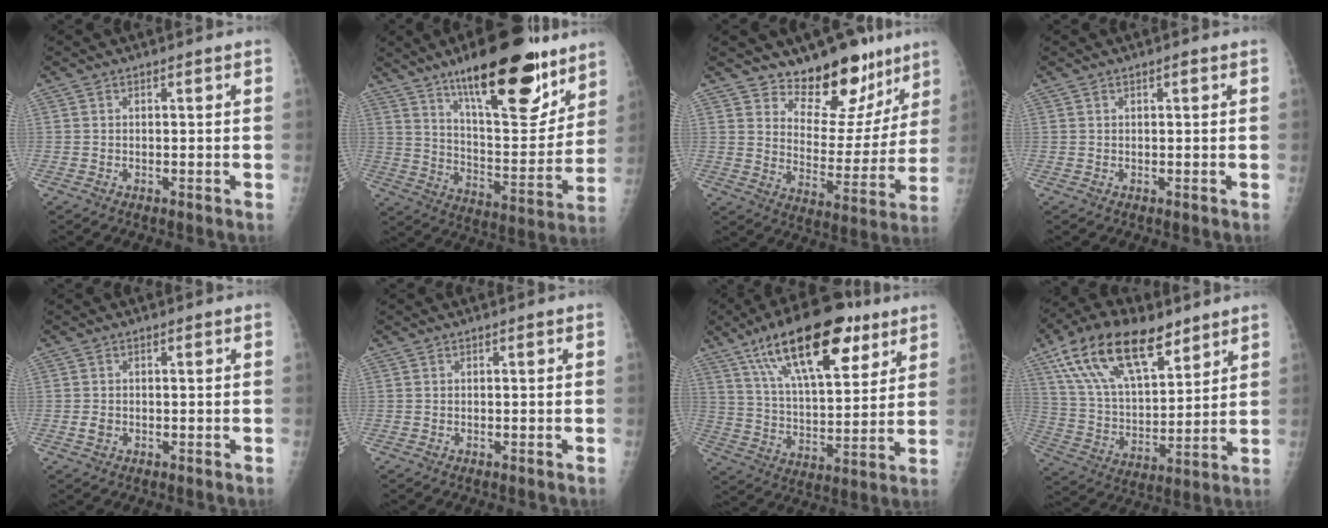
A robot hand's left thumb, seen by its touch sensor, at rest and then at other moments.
{"total": 24.5, "force": [16.0, 8.0, 16.8], "torque": [-0.207, -0.076, 0.252]}
{"total": 15.1, "force": [12.0, 7.2, 5.6], "torque": [-0.019, -0.097, 0.177]}
{"total": 0.7, "force": [0.3, 0.2, 0.5], "torque": [-0.008, 0.001, 0.005]}
{"total": 1.4, "force": [-0.3, 1.1, 0.8], "torque": [-0.013, 0.000, -0.003]}
{"total": 0.0}
{"total": 22.8, "force": [12.9, 9.3, 16.4], "torque": [-0.240, -0.031, 0.218]}
{"total": 20.8, "force": [12.4, 9.8, 13.5], "torque": [-0.219, -0.033, 0.231]}